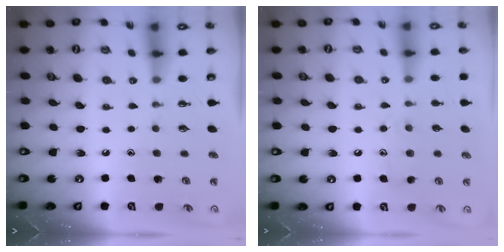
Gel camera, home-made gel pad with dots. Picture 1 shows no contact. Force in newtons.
{"total": 9.2, "press": 9.2, "slide": 0.5}